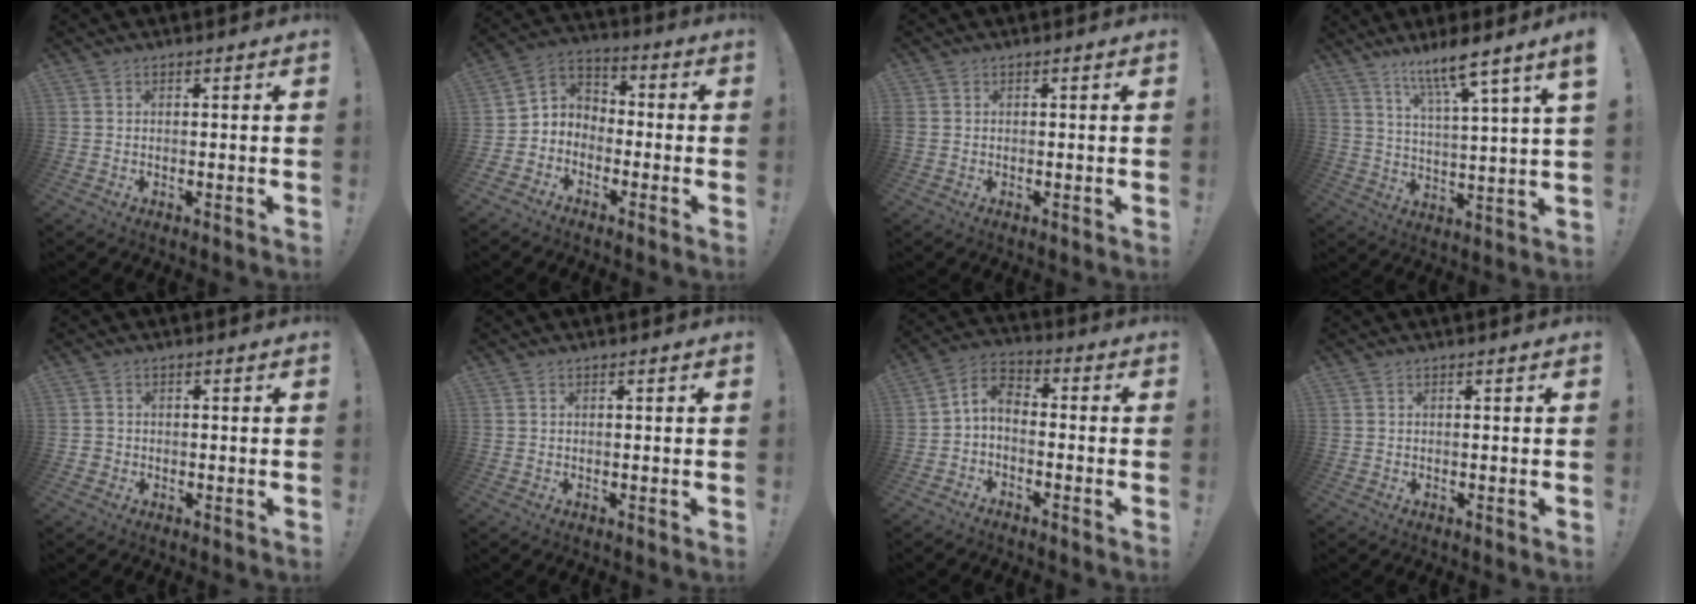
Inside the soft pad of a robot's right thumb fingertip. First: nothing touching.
{"total": 6.1, "force": [-3.9, 4.7, 0.5], "torque": [-0.017, 0.019, -0.070]}
{"total": 0.8, "force": [-0.1, 0.7, 0.3], "torque": [-0.012, 0.007, 0.000]}
{"total": 10.5, "force": [7.5, 0.0, 7.4], "torque": [-0.116, -0.047, 0.116]}
{"total": 1.6, "force": [-0.6, 1.4, 0.4], "torque": [-0.010, 0.007, -0.010]}
{"total": 0.0}
{"total": 5.2, "force": [-2.1, 3.2, 3.6], "torque": [-0.076, 0.009, -0.038]}
{"total": 0.0}